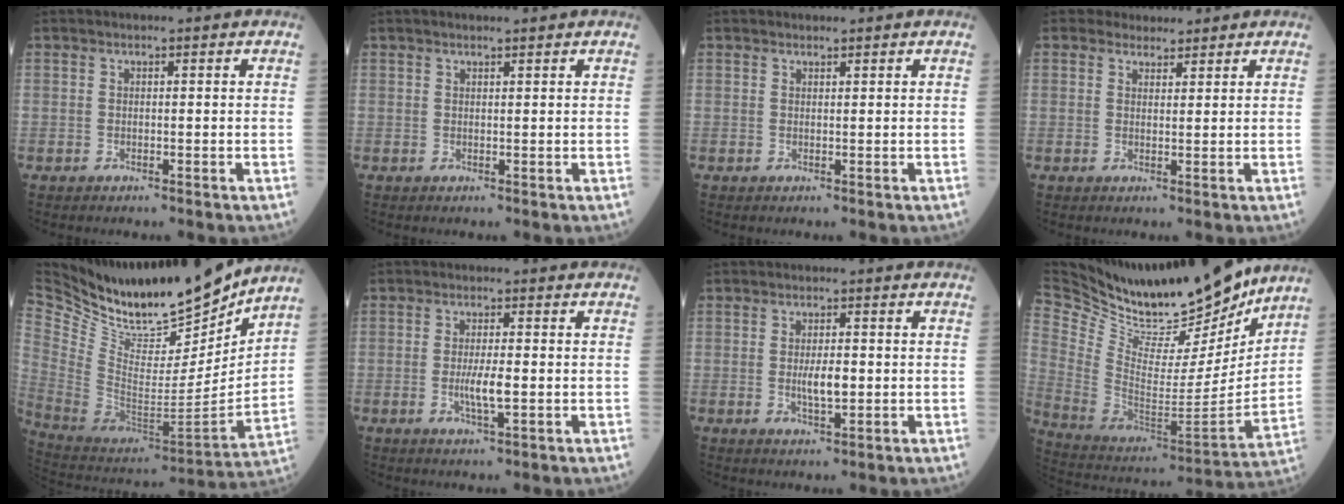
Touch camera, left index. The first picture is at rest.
{"total": 2.0, "force": [1.8, 0.0, 0.9], "torque": [-0.009, 0.011, 0.027]}
{"total": 0.7, "force": [0.7, 0.1, 0.0], "torque": [-0.010, 0.000, 0.013]}
{"total": 3.1, "force": [2.8, 1.4, 0.0], "torque": [0.005, 0.006, 0.041]}
{"total": 23.7, "force": [20.5, 5.8, 10.3], "torque": [-0.203, -0.041, 0.349]}
{"total": 3.6, "force": [-0.5, 0.5, 3.6], "torque": [-0.073, -0.006, -0.009]}
{"total": 3.4, "force": [-0.1, 1.1, 3.3], "torque": [-0.063, -0.003, 0.000]}
{"total": 29.2, "force": [25.0, 7.3, 13.1], "torque": [-0.258, -0.043, 0.402]}